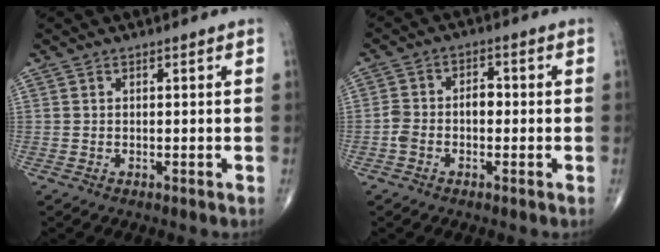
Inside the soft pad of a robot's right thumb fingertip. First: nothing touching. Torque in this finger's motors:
{"motor_torque": [1.05, 0.62, 0.71, 0.03, 0.01]}